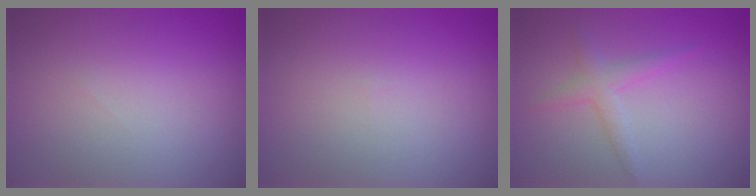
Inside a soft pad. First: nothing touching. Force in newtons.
{"total": 0.0}
{"total": 1.9, "press": 1.9, "slide": 0.1}